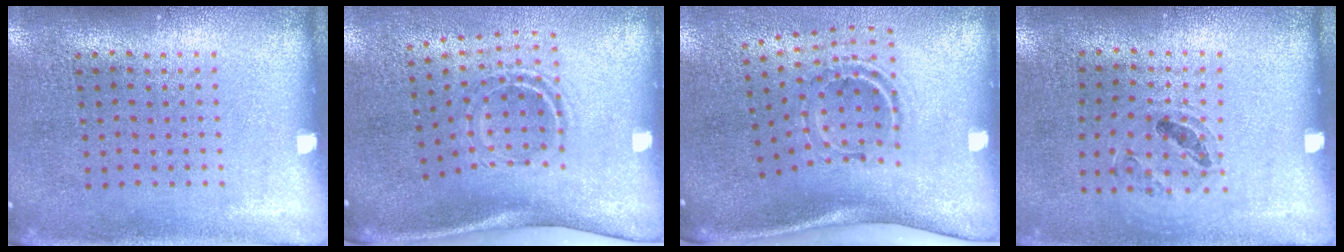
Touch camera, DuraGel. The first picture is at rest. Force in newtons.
{"total": 1.9, "press": 1.2, "slide": 1.5}
{"total": 2.2, "press": 1.2, "slide": 1.9}
{"total": 0.9, "press": 0.9, "slide": 0.2}